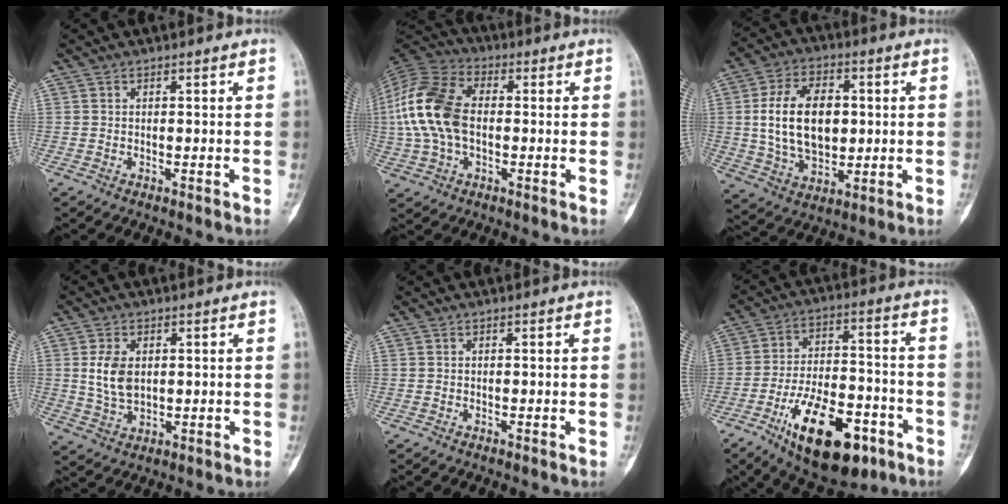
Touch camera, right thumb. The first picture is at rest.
{"total": 16.1, "force": [0.1, 10.0, 12.6], "torque": [-0.269, 0.025, -0.003]}
{"total": 15.8, "force": [1.5, 10.0, 12.1], "torque": [-0.187, 0.002, 0.030]}
{"total": 6.8, "force": [1.1, 4.4, 5.0], "torque": [-0.089, -0.005, 0.028]}
{"total": 0.0}
{"total": 19.4, "force": [-9.6, 9.0, 14.3], "torque": [-0.212, 0.051, -0.146]}